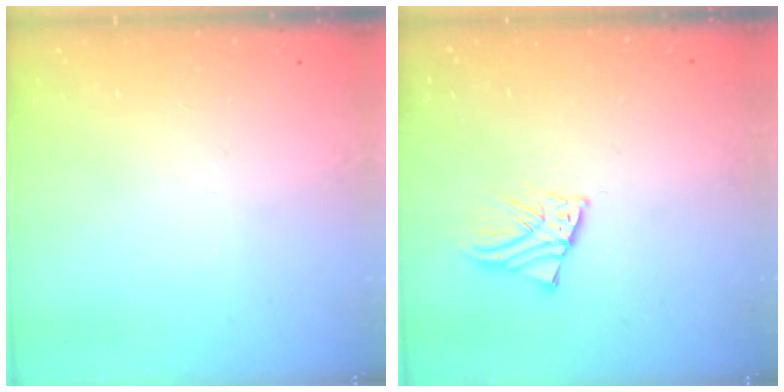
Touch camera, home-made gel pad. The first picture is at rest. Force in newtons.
{"total": 2.1, "press": 2.1, "slide": 0.1}